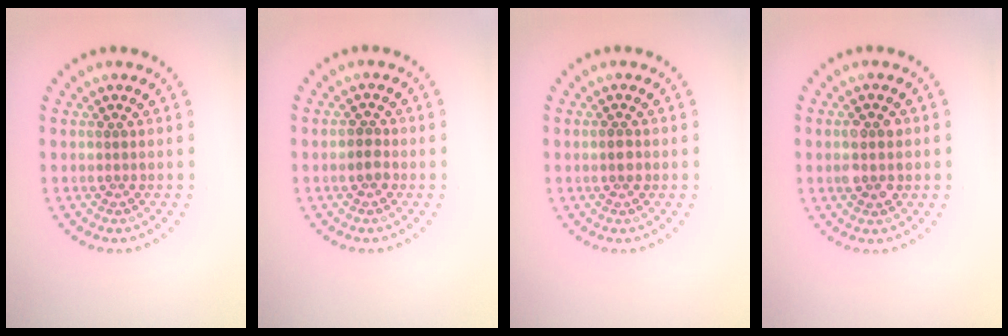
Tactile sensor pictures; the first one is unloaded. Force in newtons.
{"total": 1.4, "press": 1.3, "slide": 0.5}
{"total": 1.1, "press": 1.1, "slide": 0.2}
{"total": 2.9, "press": 2.9, "slide": 0.2}